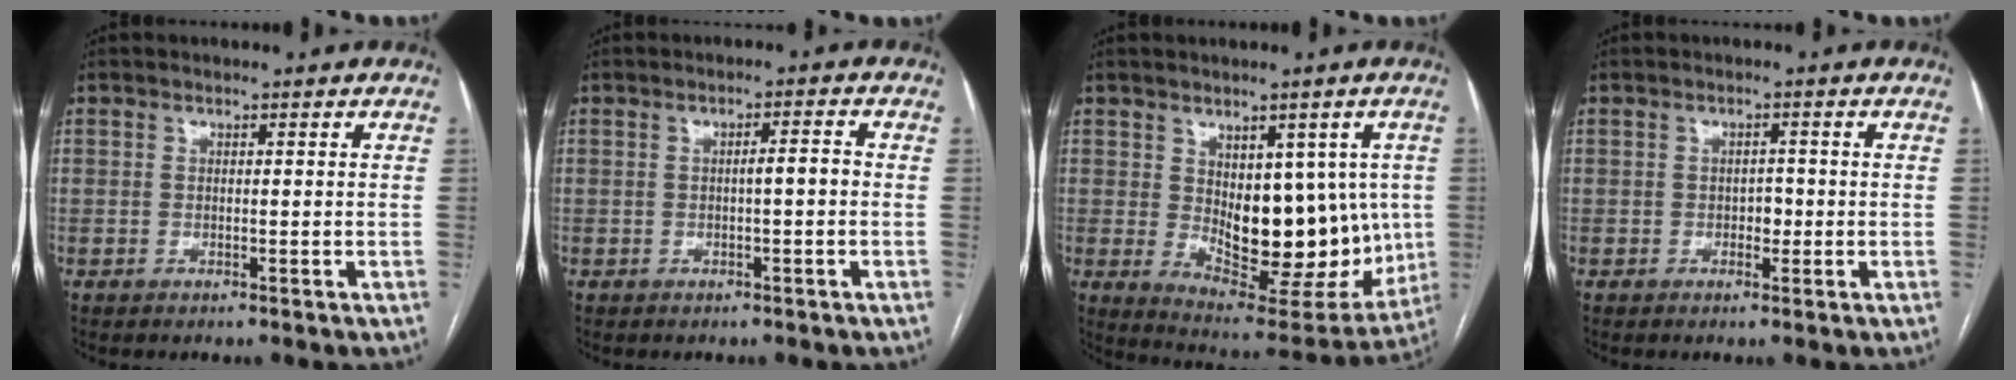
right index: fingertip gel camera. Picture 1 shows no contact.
{"total": 2.2, "force": [-0.2, 0.3, 2.2], "torque": [-0.035, 0.005, -0.001]}
{"total": 16.8, "force": [0.2, 8.5, 14.5], "torque": [-0.198, -0.008, 0.032]}
{"total": 1.7, "force": [-0.3, 1.2, 1.2], "torque": [-0.014, 0.005, -0.002]}